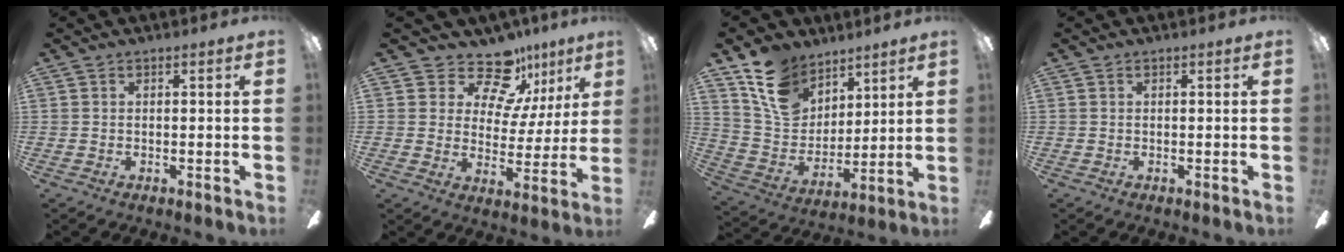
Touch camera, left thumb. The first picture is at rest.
{"total": 14.1, "force": [10.7, 7.1, 5.7], "torque": [-0.091, -0.080, 0.193]}
{"total": 15.5, "force": [10.3, 10.3, 5.5], "torque": [-0.113, -0.050, 0.204]}
{"total": 0.0}